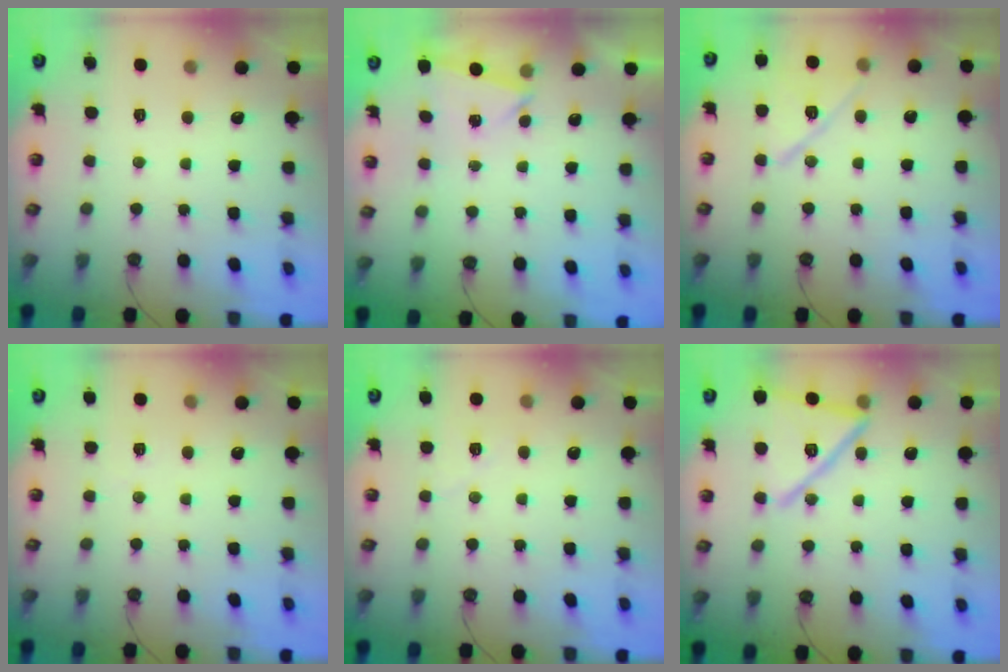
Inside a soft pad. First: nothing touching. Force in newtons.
{"total": 1.6, "press": 0.9, "slide": 1.2}
{"total": 12.0, "press": 11.9, "slide": 0.7}
{"total": 2.0, "press": 1.7, "slide": 0.9}
{"total": 6.3, "press": 5.5, "slide": 2.9}
{"total": 17.2, "press": 16.3, "slide": 5.7}